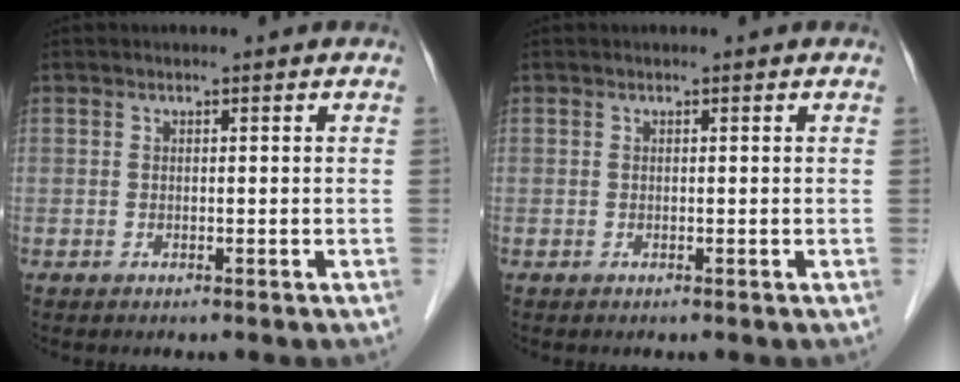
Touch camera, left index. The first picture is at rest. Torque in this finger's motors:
{"motor_torque": [0.09, -0.08, -0.03, 0.01]}